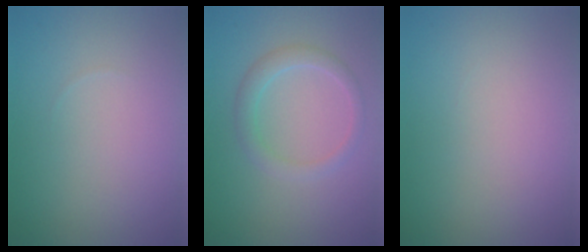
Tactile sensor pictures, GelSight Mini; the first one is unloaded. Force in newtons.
{"total": 2.0, "press": 2.0, "slide": 0.3}
{"total": 0.0}